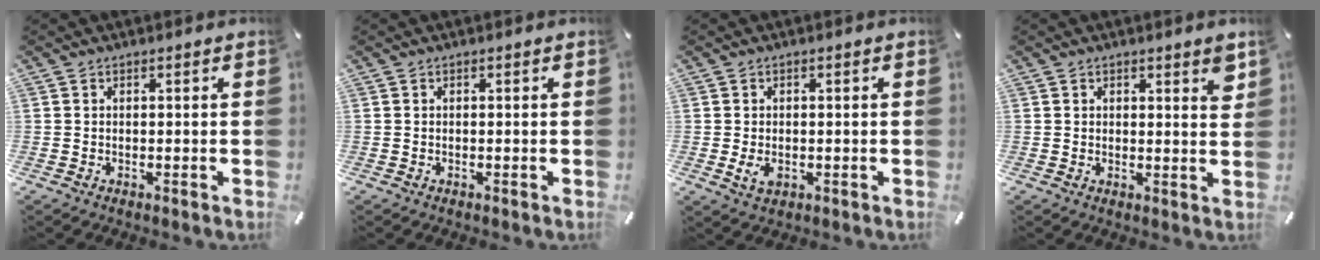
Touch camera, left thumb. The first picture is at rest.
{"total": 0.0}
{"total": 2.9, "force": [-0.6, 1.8, 2.2], "torque": [-0.053, -0.004, -0.012]}
{"total": 2.9, "force": [1.9, 1.2, 1.8], "torque": [-0.015, -0.009, 0.029]}